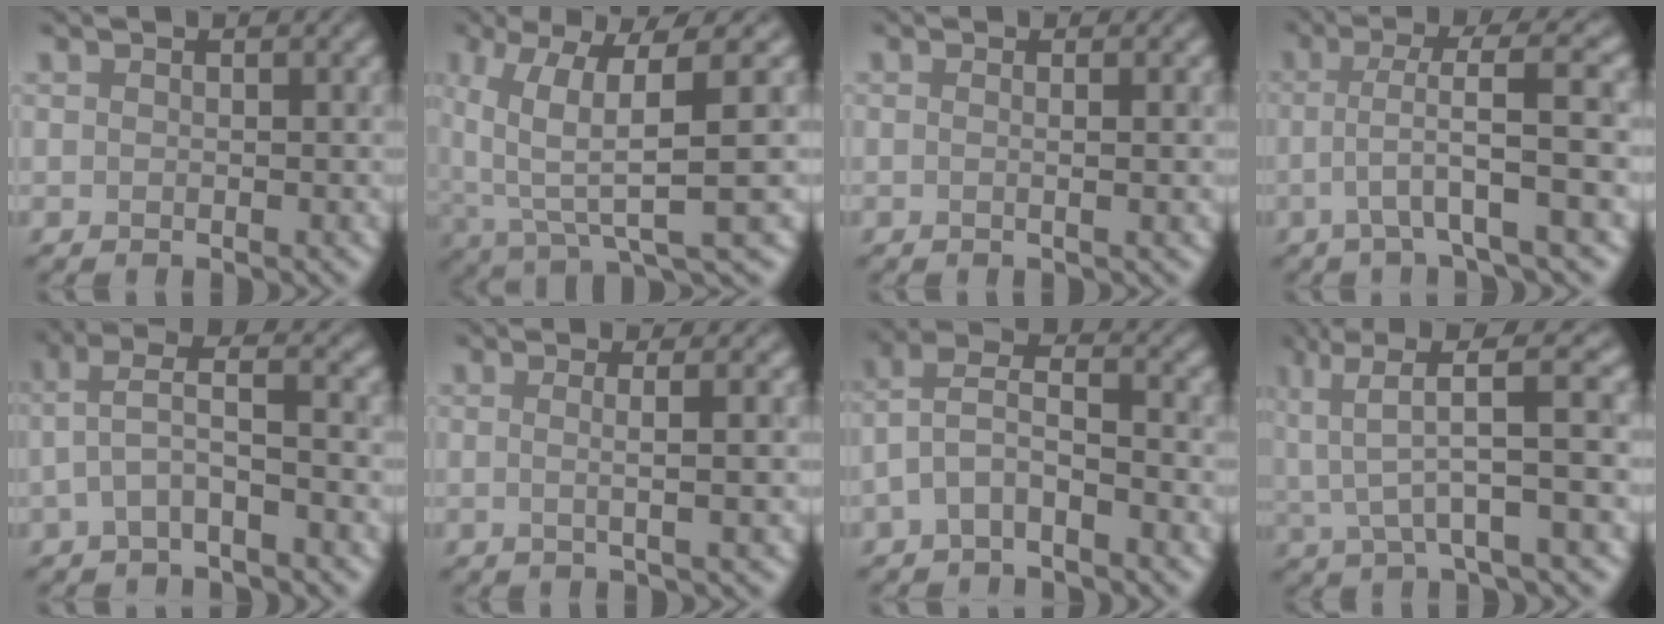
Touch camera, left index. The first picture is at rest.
{"total": 8.3, "force": [1.4, 1.8, 8.0], "torque": [-0.147, 0.001, 0.037]}
{"total": 2.0, "force": [0.2, 1.0, 1.7], "torque": [-0.004, 0.003, -0.020]}
{"total": 5.1, "force": [-0.8, 0.4, 5.0], "torque": [-0.085, 0.012, -0.009]}
{"total": 2.6, "force": [-0.9, 0.4, 2.4], "torque": [-0.056, 0.017, -0.018]}
{"total": 3.3, "force": [0.4, 1.2, 3.1], "torque": [-0.027, 0.008, -0.022]}
{"total": 3.1, "force": [-1.9, 1.2, 2.2], "torque": [-0.055, 0.014, -0.039]}
{"total": 6.1, "force": [2.1, 0.9, 5.7], "torque": [-0.102, 0.013, 0.045]}